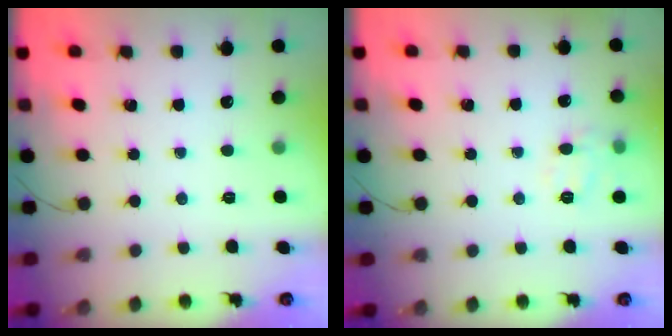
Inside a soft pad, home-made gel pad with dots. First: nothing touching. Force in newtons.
{"total": 8.3, "press": 8.2, "slide": 1.4}